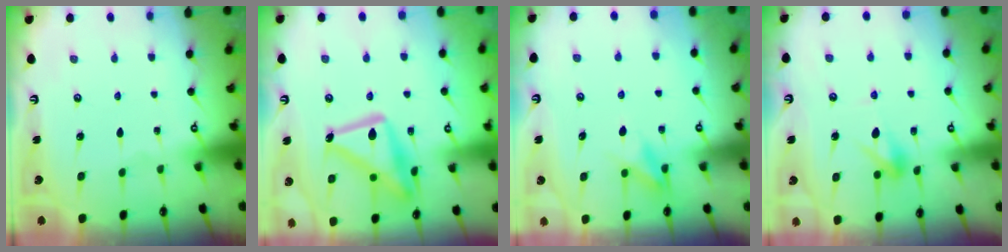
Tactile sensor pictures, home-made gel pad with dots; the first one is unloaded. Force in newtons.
{"total": 18.4, "press": 18.3, "slide": 1.4}
{"total": 8.5, "press": 8.4, "slide": 1.3}
{"total": 7.2, "press": 7.2, "slide": 0.6}